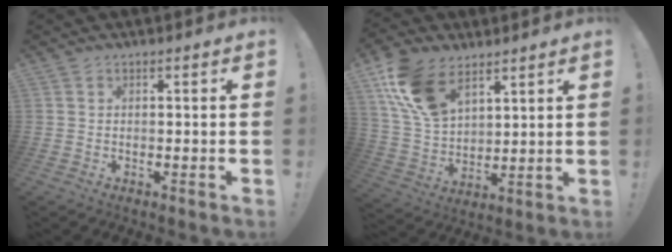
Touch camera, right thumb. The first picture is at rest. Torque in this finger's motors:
{"motor_torque": [1.19, 1.33, 1.02, 0.36, 0.16]}